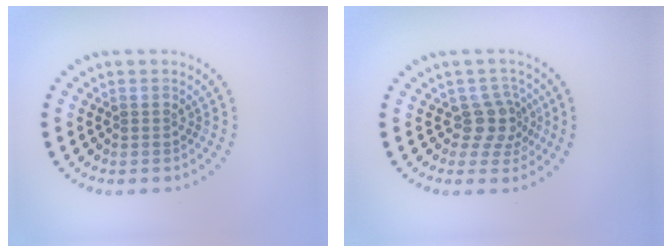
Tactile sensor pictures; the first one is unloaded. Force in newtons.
{"total": 2.6, "press": 2.1, "slide": 1.7}